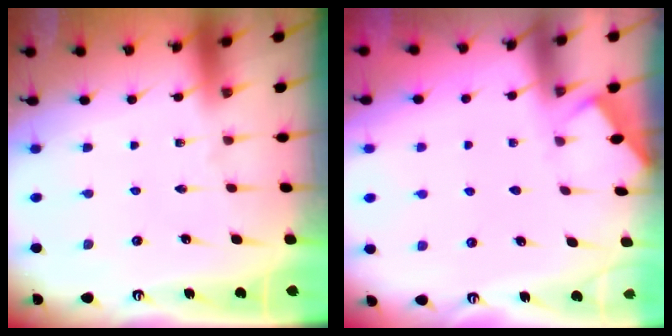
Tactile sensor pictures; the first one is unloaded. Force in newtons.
{"total": 2.0, "press": 1.9, "slide": 0.3}